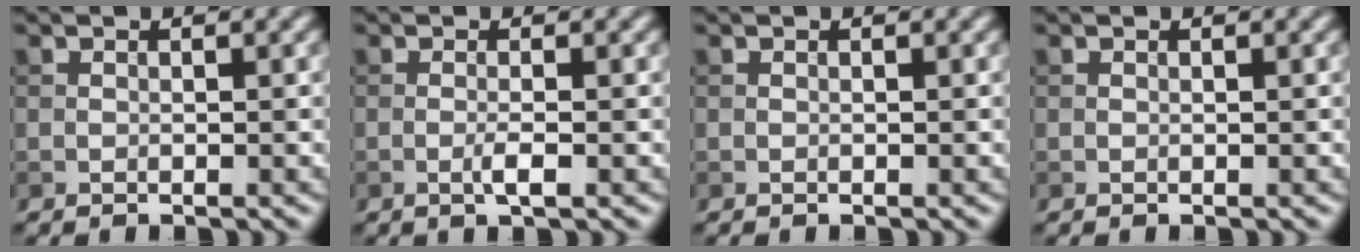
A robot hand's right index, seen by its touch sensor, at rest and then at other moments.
{"total": 1.5, "force": [-0.5, 0.1, 1.4], "torque": [-0.027, -0.001, -0.012]}
{"total": 0.0}
{"total": 0.0}